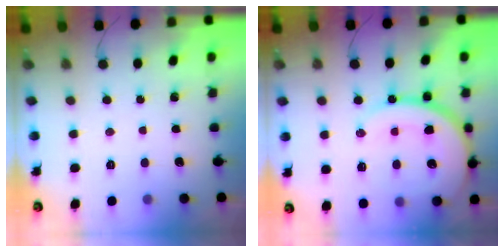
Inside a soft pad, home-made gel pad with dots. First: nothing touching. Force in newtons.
{"total": 18.8, "press": 18.6, "slide": 2.2}